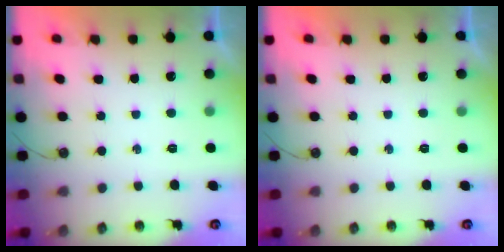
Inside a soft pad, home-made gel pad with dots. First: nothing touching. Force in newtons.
{"total": 0.0}